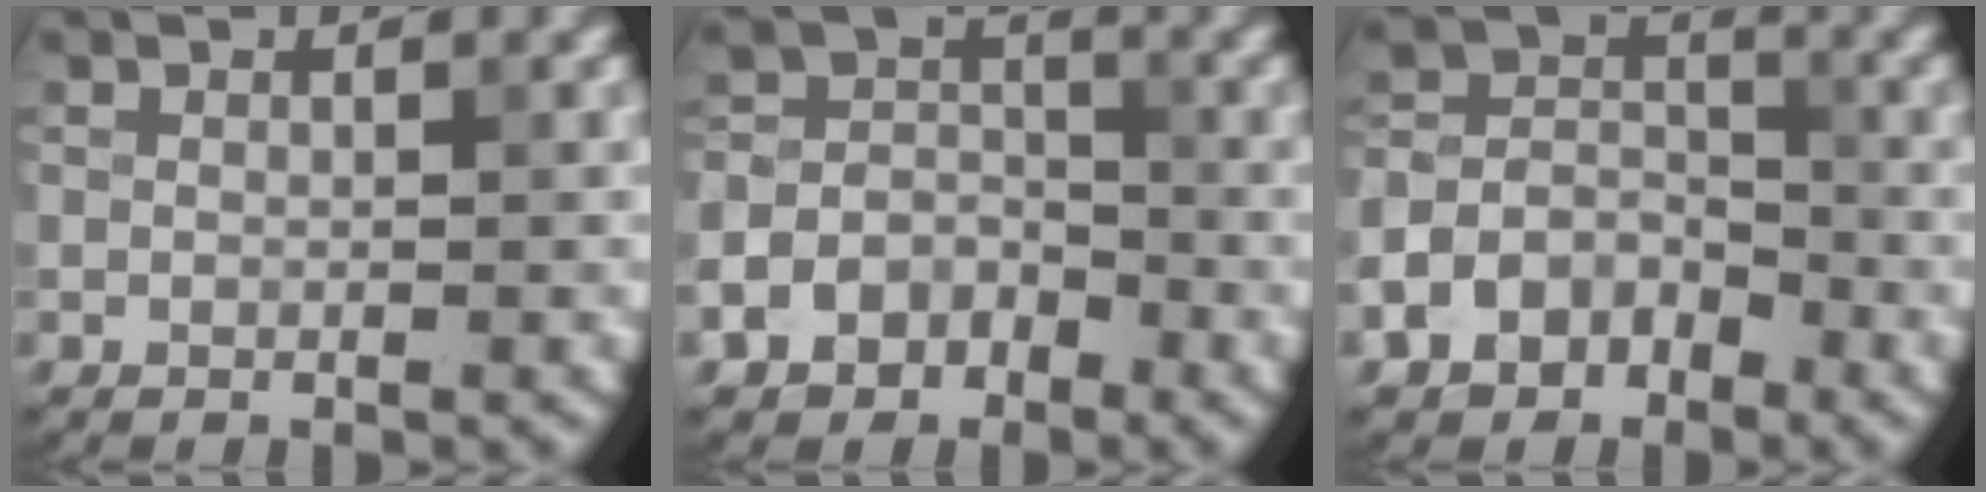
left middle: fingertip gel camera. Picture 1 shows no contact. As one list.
[{"total": 6.0, "force": [-3.5, 4.6, 1.6], "torque": [-0.003, -0.002, -0.073]}, {"total": 6.4, "force": [-3.7, 4.7, 2.2], "torque": [-0.027, 0.005, -0.081]}]